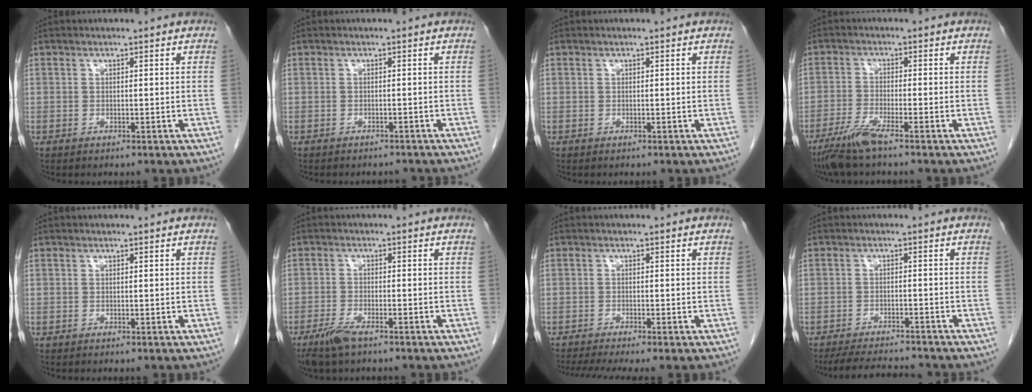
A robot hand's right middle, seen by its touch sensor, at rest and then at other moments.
{"total": 3.5, "force": [-3.2, 1.2, 0.7], "torque": [-0.007, -0.001, -0.039]}
{"total": 0.0}
{"total": 5.2, "force": [-3.8, -0.2, 3.5], "torque": [-0.078, -0.017, -0.080]}
{"total": 0.0}
{"total": 4.5, "force": [-3.2, 0.9, 2.9], "torque": [-0.065, -0.008, -0.059]}
{"total": 6.3, "force": [-5.0, 0.0, 3.8], "torque": [-0.060, -0.013, -0.082]}
{"total": 7.9, "force": [-7.5, 0.8, 2.4], "torque": [-0.038, -0.005, -0.116]}